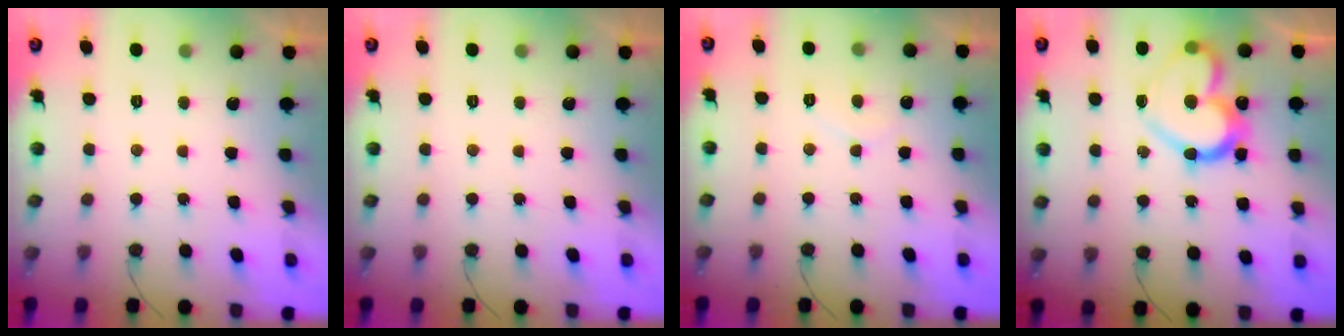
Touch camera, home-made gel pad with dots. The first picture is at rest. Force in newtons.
{"total": 0.0}
{"total": 4.8, "press": 4.8, "slide": 0.5}
{"total": 18.4, "press": 18.3, "slide": 2.1}